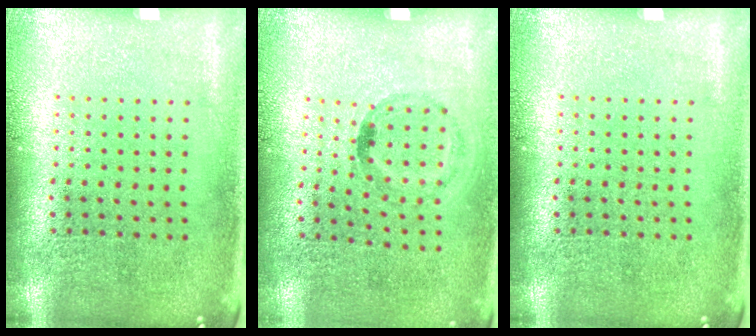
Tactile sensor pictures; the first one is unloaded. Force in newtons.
{"total": 1.1, "press": 0.6, "slide": 0.9}
{"total": 0.0}